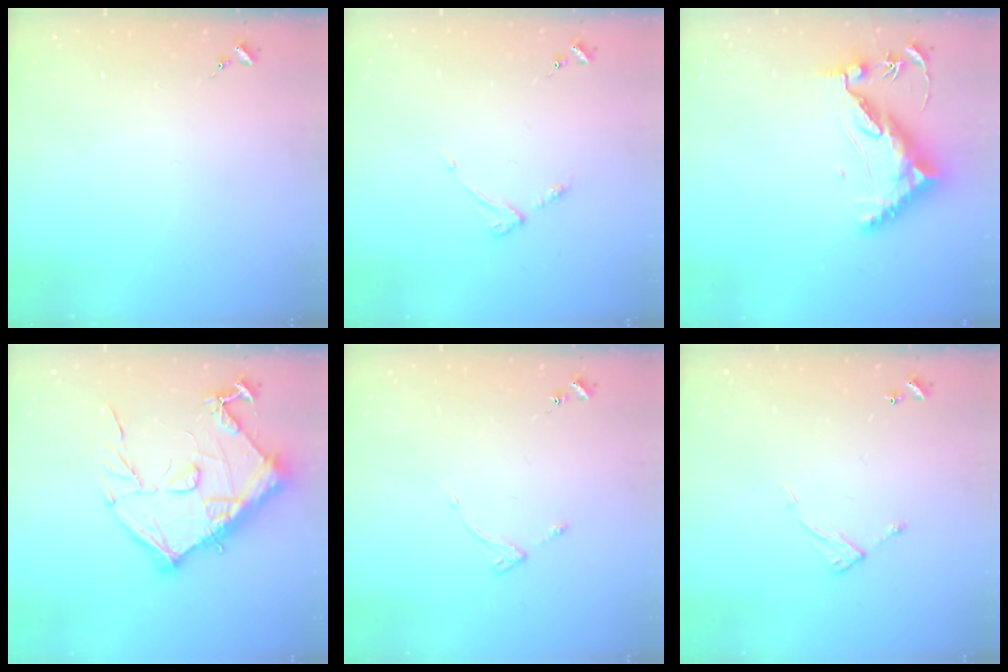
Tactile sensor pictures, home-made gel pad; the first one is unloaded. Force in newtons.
{"total": 4.7, "press": 4.7, "slide": 0.7}
{"total": 11.5, "press": 11.4, "slide": 0.7}
{"total": 15.4, "press": 15.4, "slide": 1.0}
{"total": 4.1, "press": 4.1, "slide": 0.5}
{"total": 6.2, "press": 6.2, "slide": 0.4}